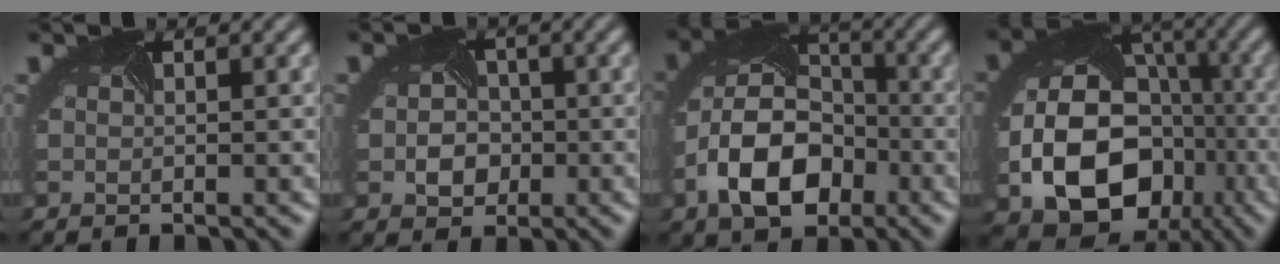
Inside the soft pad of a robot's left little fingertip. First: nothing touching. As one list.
[{"total": 3.3, "force": [-0.5, 2.8, 1.7], "torque": [-0.026, -0.003, -0.011]}, {"total": 8.6, "force": [-3.4, 5.7, 5.5], "torque": [-0.111, -0.008, -0.064]}, {"total": 13.8, "force": [-3.9, 10.6, 8.0], "torque": [-0.154, -0.045, -0.045]}]